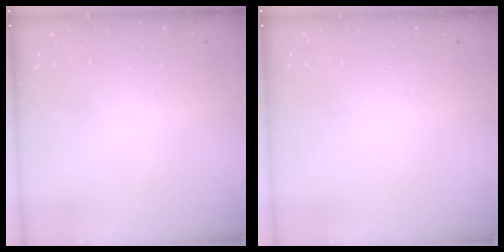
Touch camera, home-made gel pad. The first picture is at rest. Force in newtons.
{"total": 0.0}